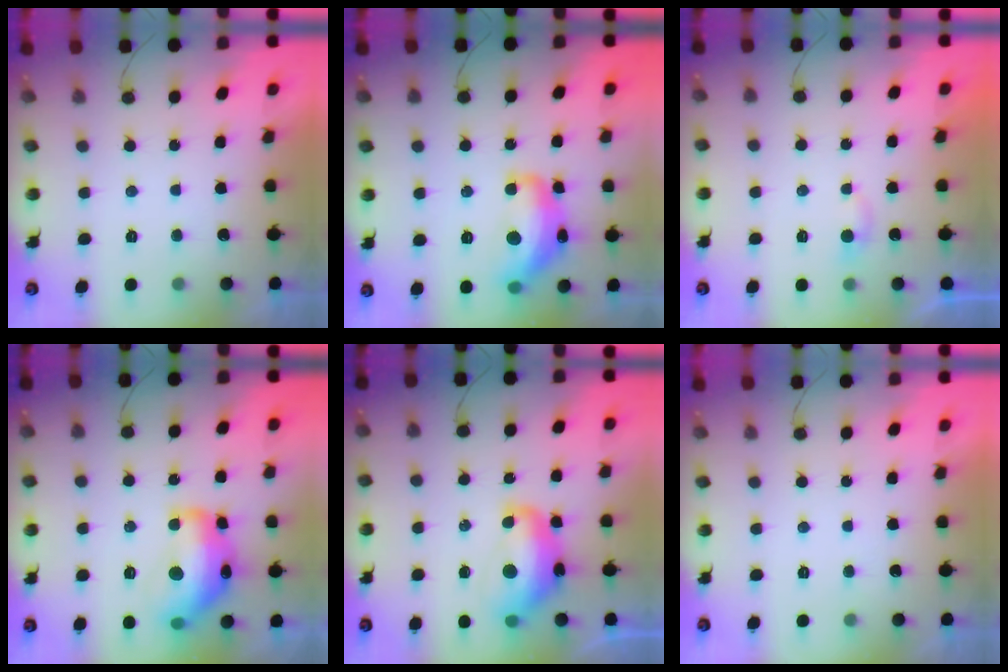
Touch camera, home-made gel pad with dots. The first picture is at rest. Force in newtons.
{"total": 14.4, "press": 14.3, "slide": 1.1}
{"total": 2.8, "press": 2.8, "slide": 0.2}
{"total": 18.6, "press": 18.5, "slide": 1.1}
{"total": 12.9, "press": 12.8, "slide": 1.1}
{"total": 0.0}